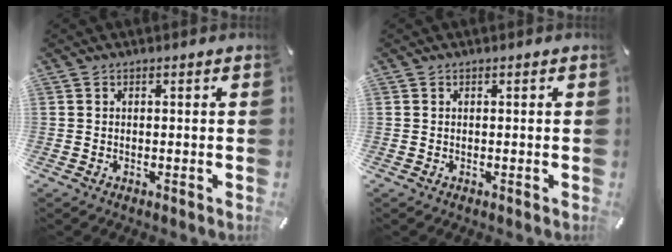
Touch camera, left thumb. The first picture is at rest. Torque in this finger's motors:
{"motor_torque": [0.10, 0.00, -0.03, 0.12, 0.06]}